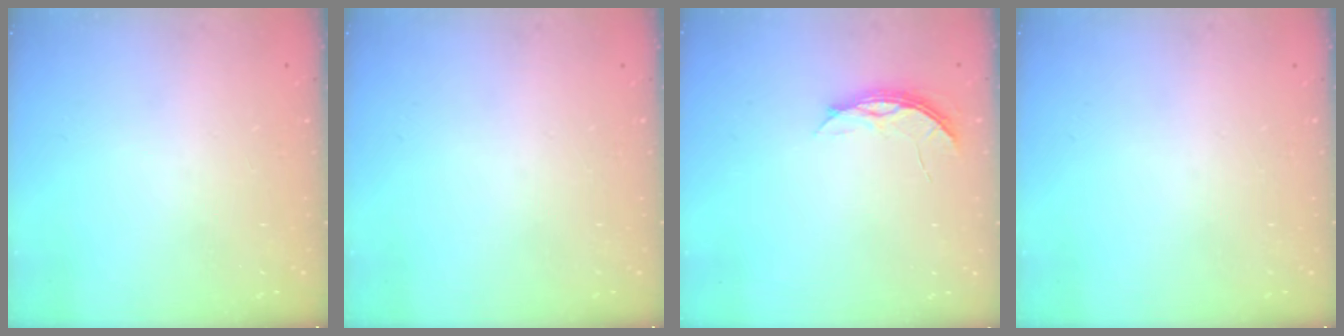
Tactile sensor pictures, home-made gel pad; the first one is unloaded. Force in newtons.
{"total": 0.0}
{"total": 4.4, "press": 4.4, "slide": 0.4}
{"total": 0.0}